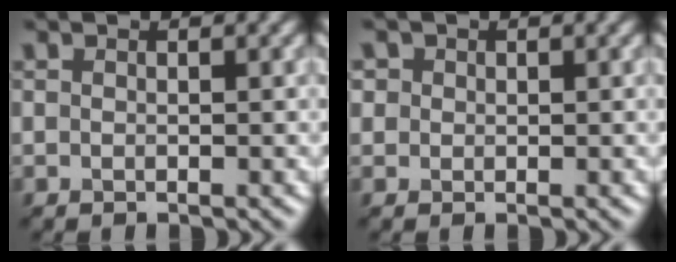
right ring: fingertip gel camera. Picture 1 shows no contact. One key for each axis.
{"total": 0.7, "fx": 0.2, "fy": 0.1, "fz": -0.7, "tx": 0.000, "ty": 0.003, "tz": 0.012}